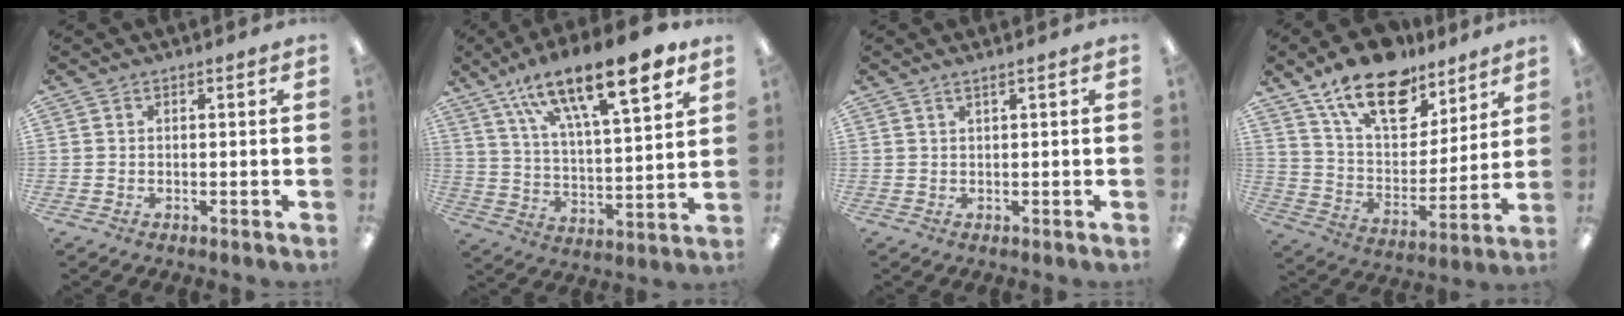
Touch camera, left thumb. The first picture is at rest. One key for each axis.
{"total": 20.7, "fx": 14.2, "fy": 6.4, "fz": 13.6, "tx": -0.215, "ty": -0.080, "tz": 0.233}
{"total": 1.2, "fx": 0.8, "fy": 0.0, "fz": 0.9, "tx": -0.017, "ty": -0.002, "tz": 0.015}
{"total": 18.6, "fx": 12.6, "fy": 9.7, "fz": 9.6, "tx": -0.163, "ty": -0.076, "tz": 0.223}